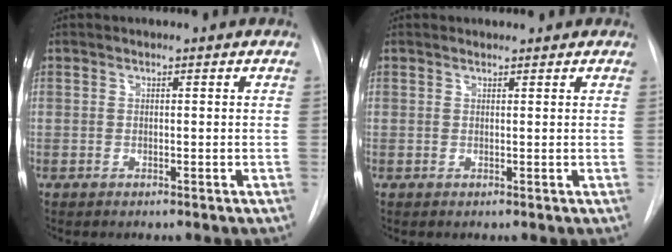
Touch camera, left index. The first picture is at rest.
{"total": 1.4, "force": [1.2, 0.6, 0.3], "torque": [-0.005, 0.011, 0.013]}